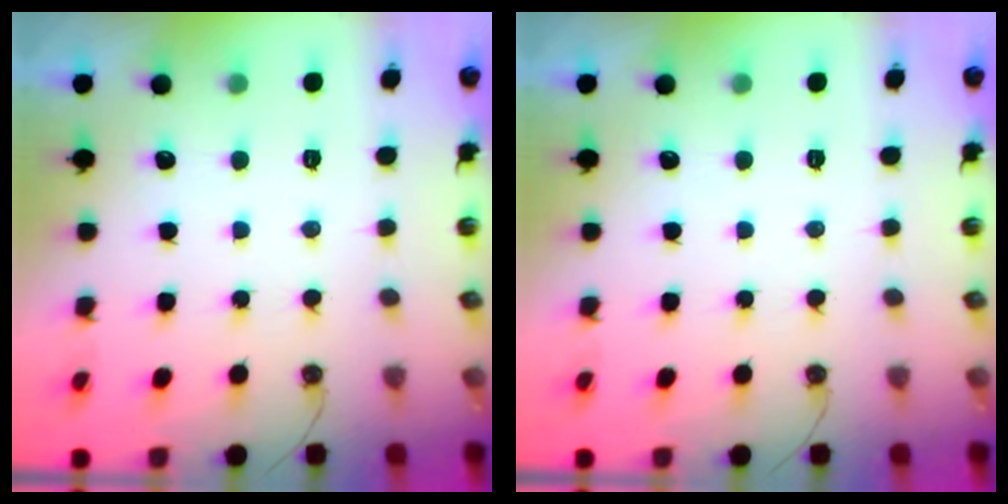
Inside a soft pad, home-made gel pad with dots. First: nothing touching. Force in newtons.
{"total": 0.0}